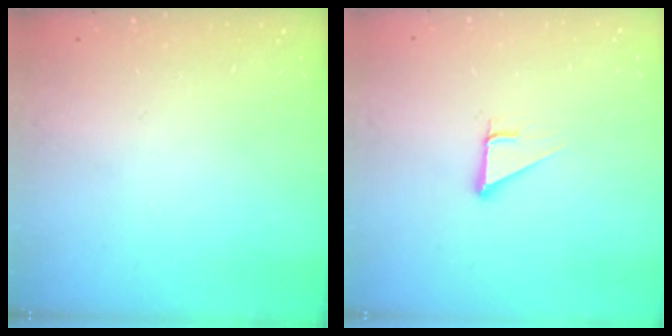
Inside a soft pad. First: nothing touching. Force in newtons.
{"total": 2.8, "press": 2.8, "slide": 0.0}